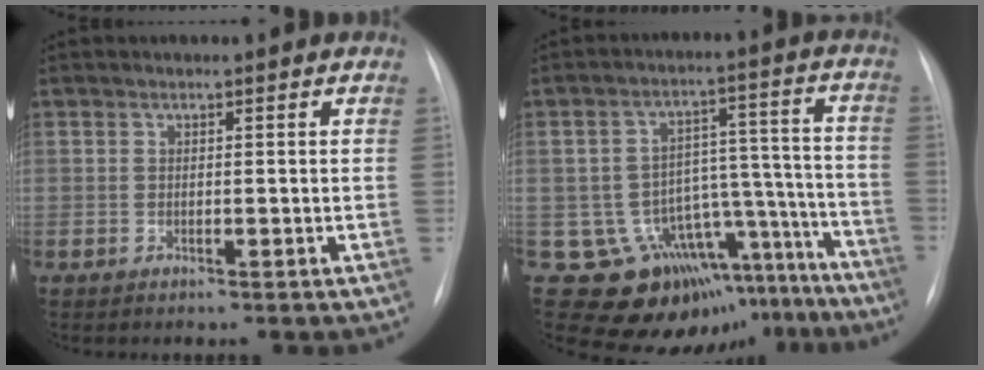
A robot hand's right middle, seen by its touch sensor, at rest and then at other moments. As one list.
[{"total": 17.1, "force": [-12.3, 10.5, 5.6], "torque": [-0.050, 0.082, -0.147]}]